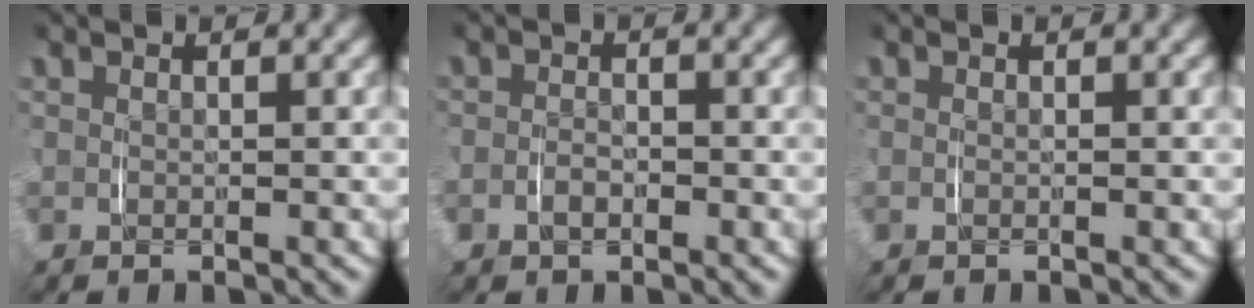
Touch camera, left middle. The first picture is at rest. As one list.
[{"total": 1.3, "force": [-0.7, 0.9, 0.6], "torque": [-0.011, 0.000, -0.015]}, {"total": 0.0}]